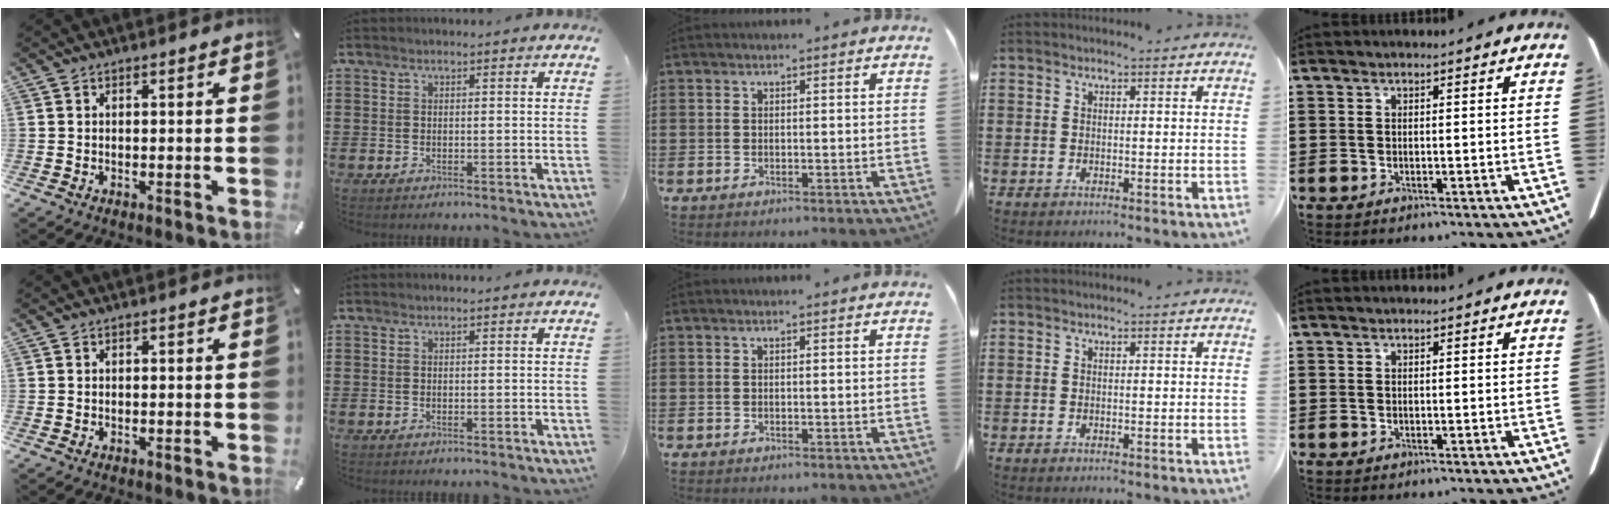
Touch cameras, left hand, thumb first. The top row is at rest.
{}